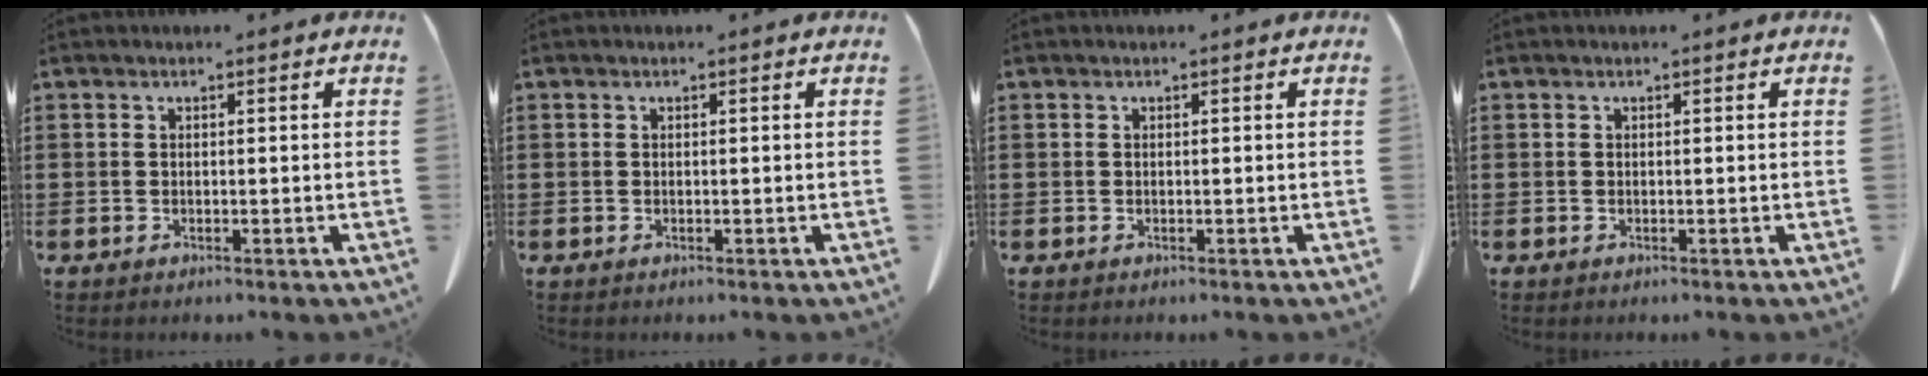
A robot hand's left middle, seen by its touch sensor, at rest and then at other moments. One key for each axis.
{"total": 0.0}
{"total": 0.0}
{"total": 0.0}